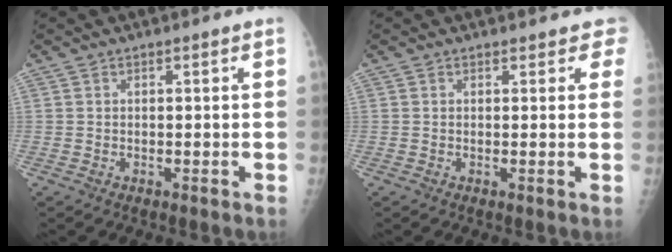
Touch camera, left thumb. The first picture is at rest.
{"total": 2.8, "force": [2.3, 1.4, 0.7], "torque": [0.024, -0.006, 0.011]}